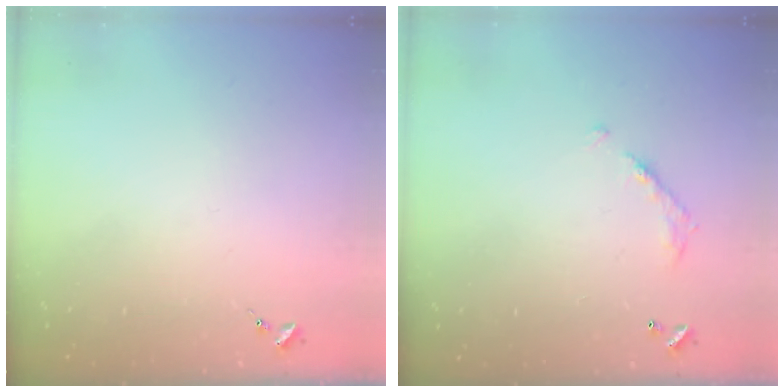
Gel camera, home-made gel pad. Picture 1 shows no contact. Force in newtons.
{"total": 7.9, "press": 7.9, "slide": 0.3}